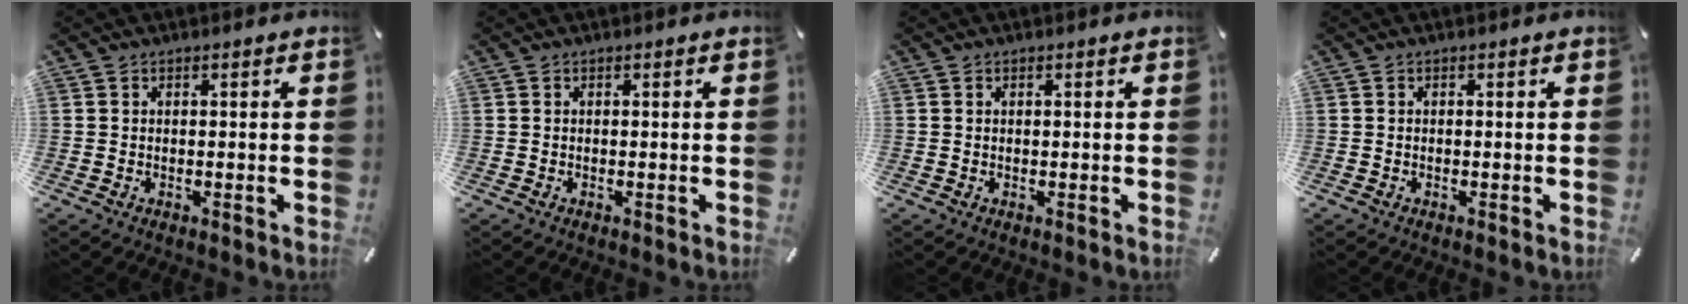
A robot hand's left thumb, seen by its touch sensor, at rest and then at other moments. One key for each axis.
{"total": 0.0}
{"total": 0.0}
{"total": 0.0}